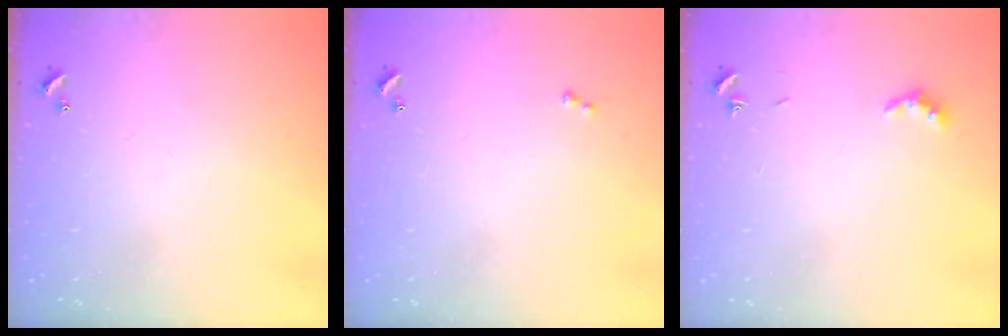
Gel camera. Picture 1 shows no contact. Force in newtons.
{"total": 0.0}
{"total": 3.5, "press": 3.4, "slide": 1.0}